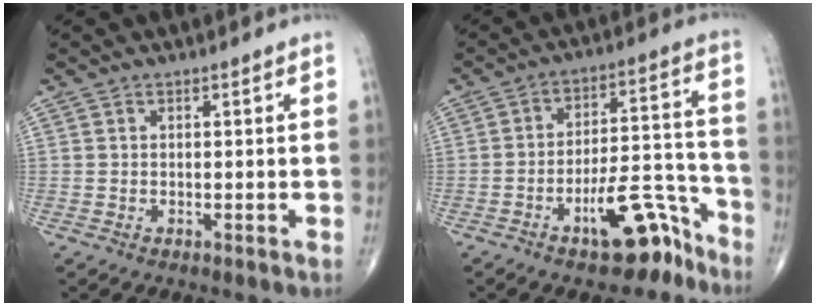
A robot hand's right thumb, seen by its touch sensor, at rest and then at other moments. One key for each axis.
{"total": 12.3, "fx": -8.0, "fy": 4.7, "fz": 8.2, "tx": -0.098, "ty": 0.080, "tz": -0.124}